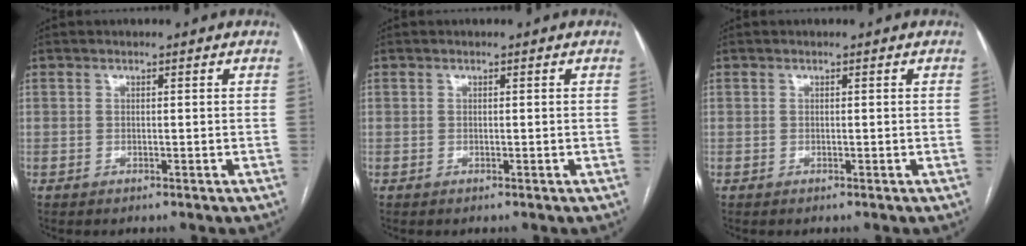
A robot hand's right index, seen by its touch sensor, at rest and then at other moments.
{"total": 0.0}
{"total": 0.0}